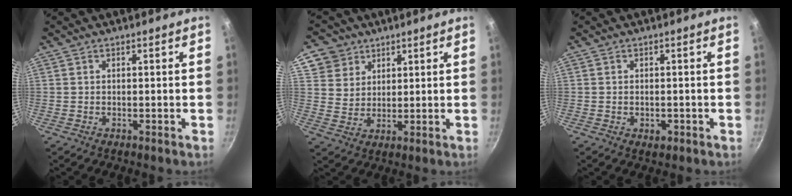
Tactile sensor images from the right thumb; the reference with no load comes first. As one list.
[{"total": 7.3, "force": [4.2, 5.8, 1.2], "torque": [0.012, -0.004, 0.076]}, {"total": 2.0, "force": [-0.7, 1.3, 1.3], "torque": [-0.018, -0.001, -0.009]}]